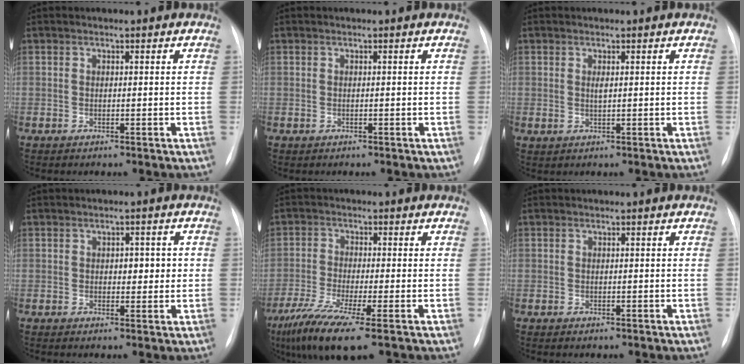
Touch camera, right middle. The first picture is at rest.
{"total": 0.0}
{"total": 0.8, "force": [0.4, 0.0, 0.7], "torque": [-0.014, -0.001, 0.008]}
{"total": 3.3, "force": [0.3, 2.0, 2.7], "torque": [-0.028, 0.010, 0.005]}
{"total": 9.8, "force": [-5.9, 0.8, 7.8], "torque": [-0.150, -0.026, -0.107]}
{"total": 0.5, "force": [-0.3, 0.3, 0.3], "torque": [-0.007, -0.001, -0.003]}